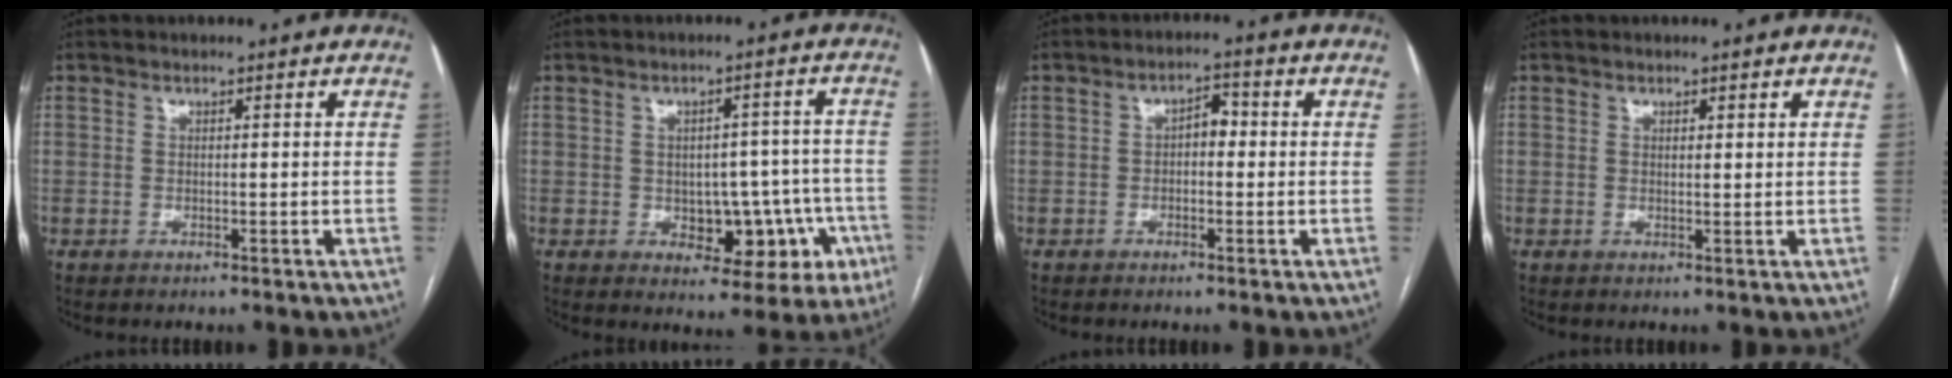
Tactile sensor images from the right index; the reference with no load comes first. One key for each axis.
{"total": 10.3, "fx": -3.2, "fy": 6.4, "fz": 7.4, "tx": -0.068, "ty": 0.033, "tz": -0.027}
{"total": 3.0, "fx": -0.1, "fy": 1.7, "fz": 2.5, "tx": -0.035, "ty": 0.018, "tz": -0.005}
{"total": 0.9, "fx": 0.6, "fy": 0.2, "fz": 0.6, "tx": -0.011, "ty": -0.002, "tz": 0.008}